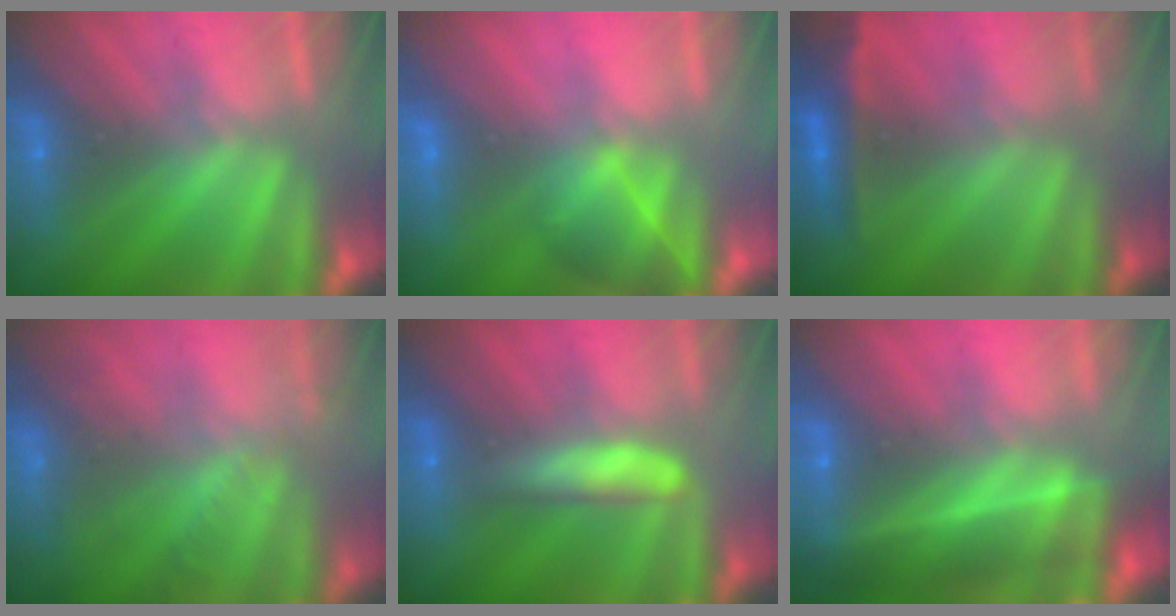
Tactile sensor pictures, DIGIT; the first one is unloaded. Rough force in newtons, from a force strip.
{"total": 2.9}
{"total": 2.4}
{"total": 7.7}
{"total": 7.8}
{"total": 8.1}